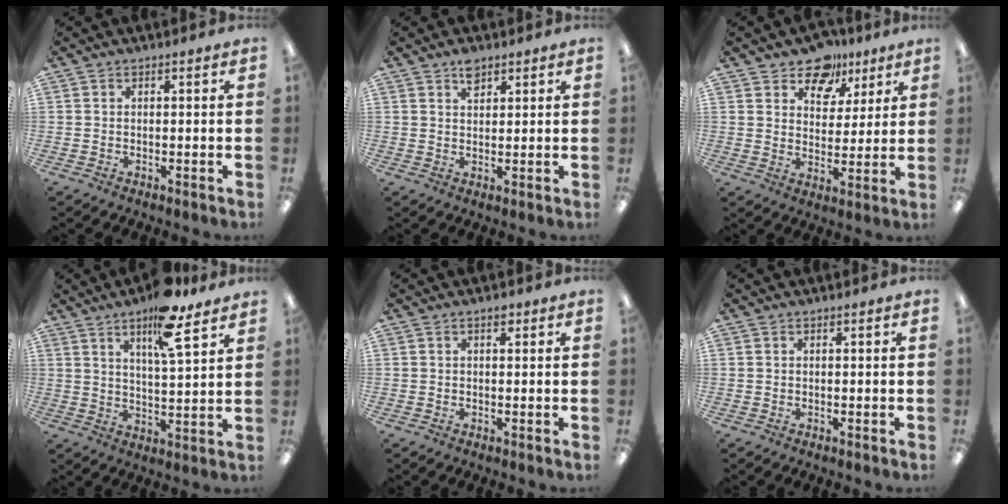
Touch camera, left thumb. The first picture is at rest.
{"total": 3.7, "force": [2.6, 2.1, 1.6], "torque": [-0.011, -0.010, 0.044]}
{"total": 10.7, "force": [8.0, 6.6, 2.6], "torque": [-0.044, -0.051, 0.149]}
{"total": 11.6, "force": [7.8, 3.0, 8.0], "torque": [-0.119, -0.039, 0.128]}
{"total": 1.3, "force": [0.8, 0.8, 0.7], "torque": [0.001, -0.004, 0.010]}
{"total": 0.0}